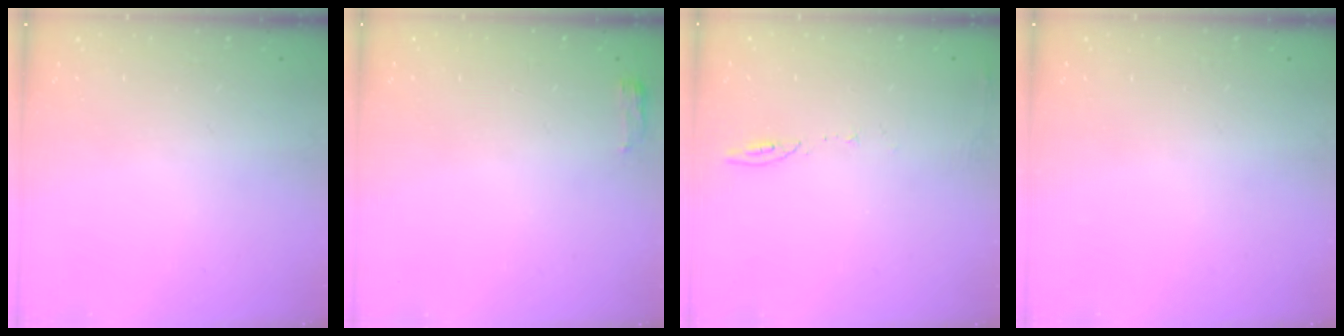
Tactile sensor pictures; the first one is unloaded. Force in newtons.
{"total": 3.3, "press": 3.2, "slide": 1.0}
{"total": 5.8, "press": 5.7, "slide": 0.9}
{"total": 0.0}